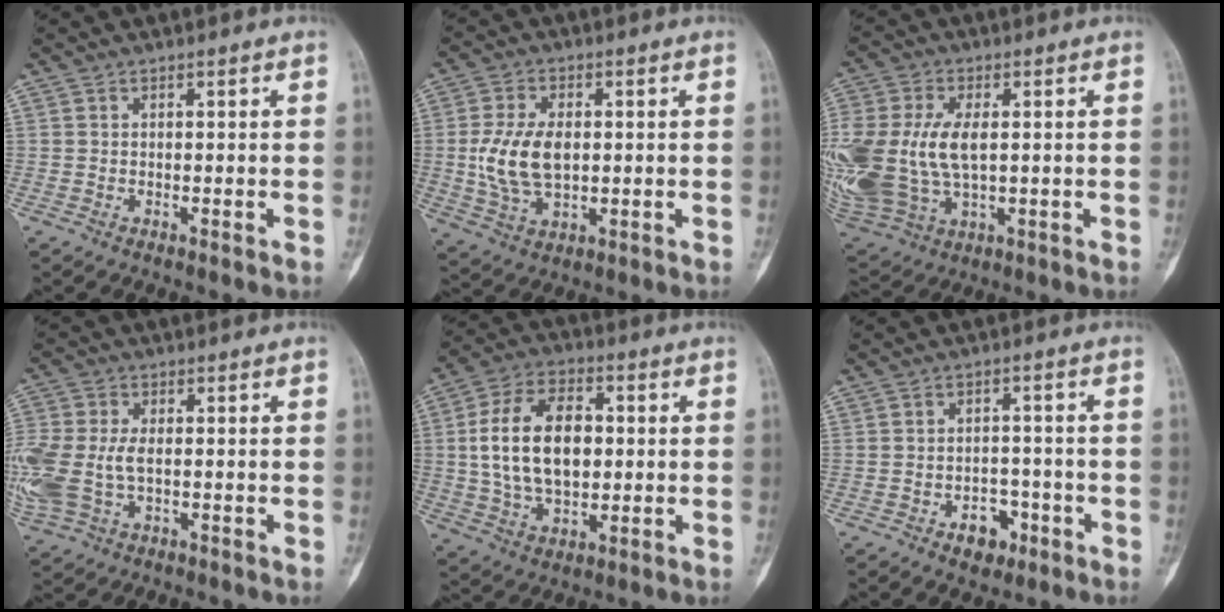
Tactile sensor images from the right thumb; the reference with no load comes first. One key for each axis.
{"total": 10.7, "fx": 0.2, "fy": 6.4, "fz": 8.6, "tx": -0.170, "ty": -0.002, "tz": 0.012}
{"total": 22.7, "fx": 0.8, "fy": 14.0, "fz": 17.9, "tx": -0.440, "ty": -0.005, "tz": 0.036}
{"total": 14.5, "fx": -1.5, "fy": 9.1, "fz": 11.2, "tx": -0.307, "ty": -0.002, "tz": -0.017}
{"total": 16.5, "fx": 1.4, "fy": 10.1, "fz": 13.0, "tx": -0.217, "ty": 0.008, "tz": 0.024}
{"total": 5.3, "fx": -2.8, "fy": 3.6, "fz": 2.7, "tx": -0.013, "ty": 0.026, "tz": -0.036}